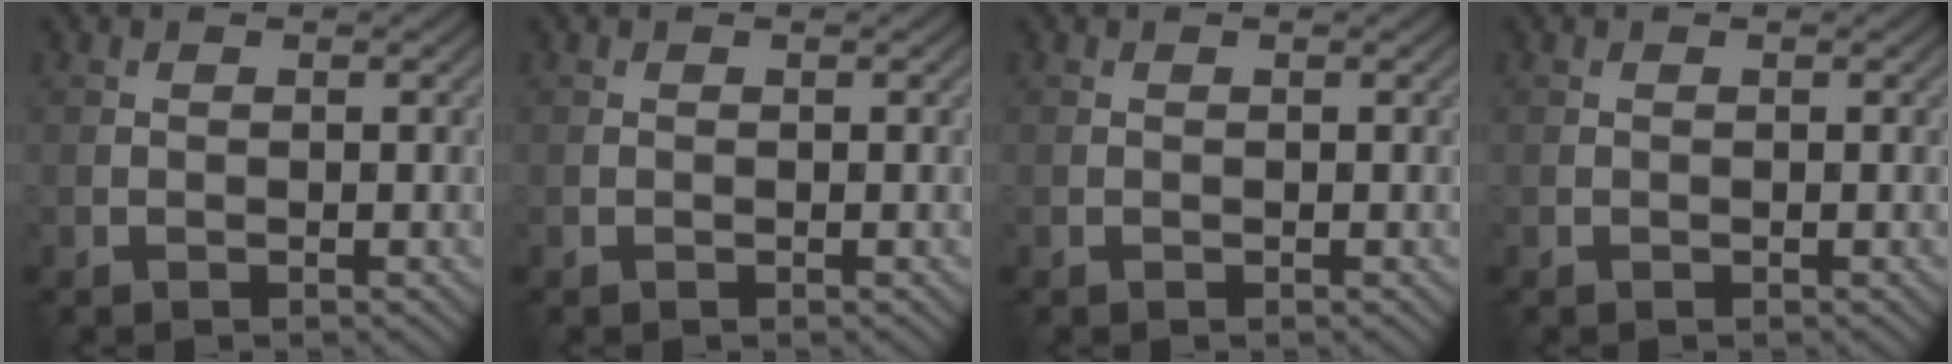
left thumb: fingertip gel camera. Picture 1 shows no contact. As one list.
[{"total": 0.0}, {"total": 0.0}, {"total": 0.0}]